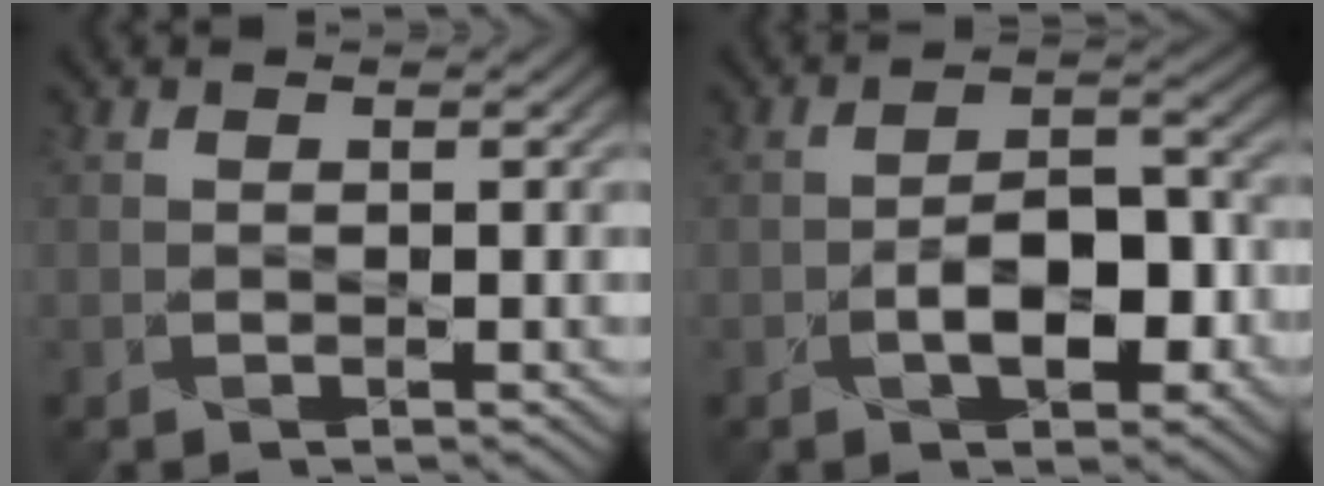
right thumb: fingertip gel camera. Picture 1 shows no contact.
{"total": 6.5, "force": [-2.3, 3.2, 5.1], "torque": [-0.072, 0.007, -0.040]}